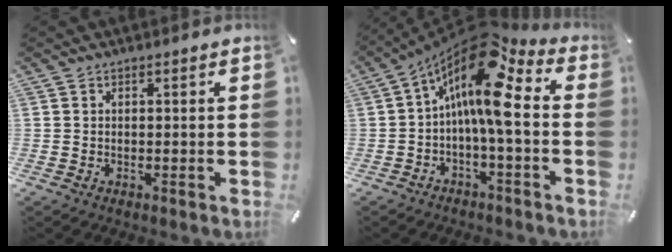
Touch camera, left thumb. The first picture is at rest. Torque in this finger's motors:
{"motor_torque": [0.16, 2.41, 2.43, -0.34, 0.51]}